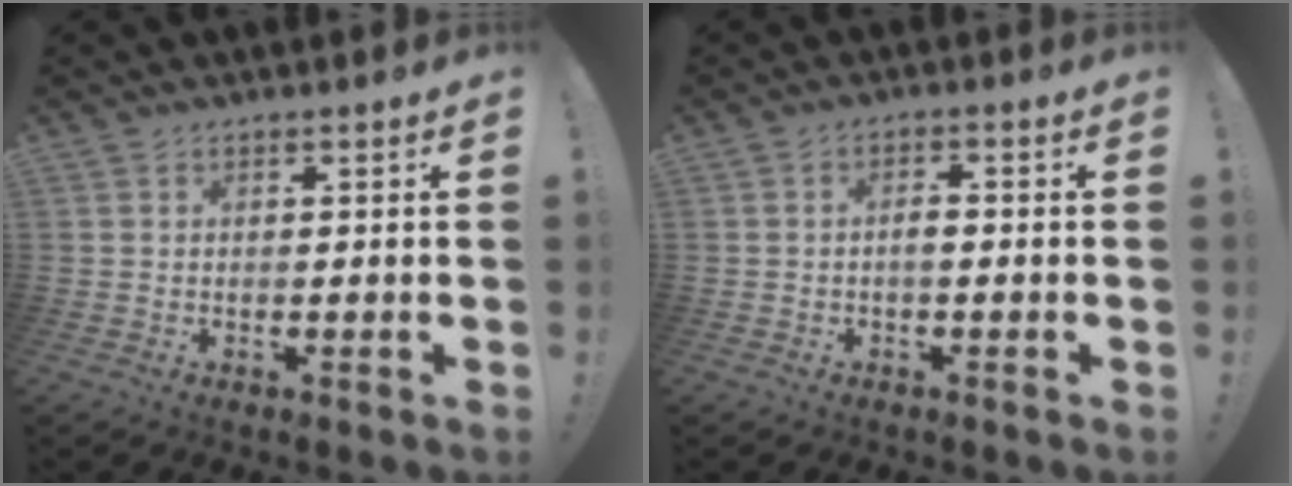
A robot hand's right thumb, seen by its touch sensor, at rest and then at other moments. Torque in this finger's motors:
{"motor_torque": [-0.08, -0.24, -0.25, 0.22, 0.01]}